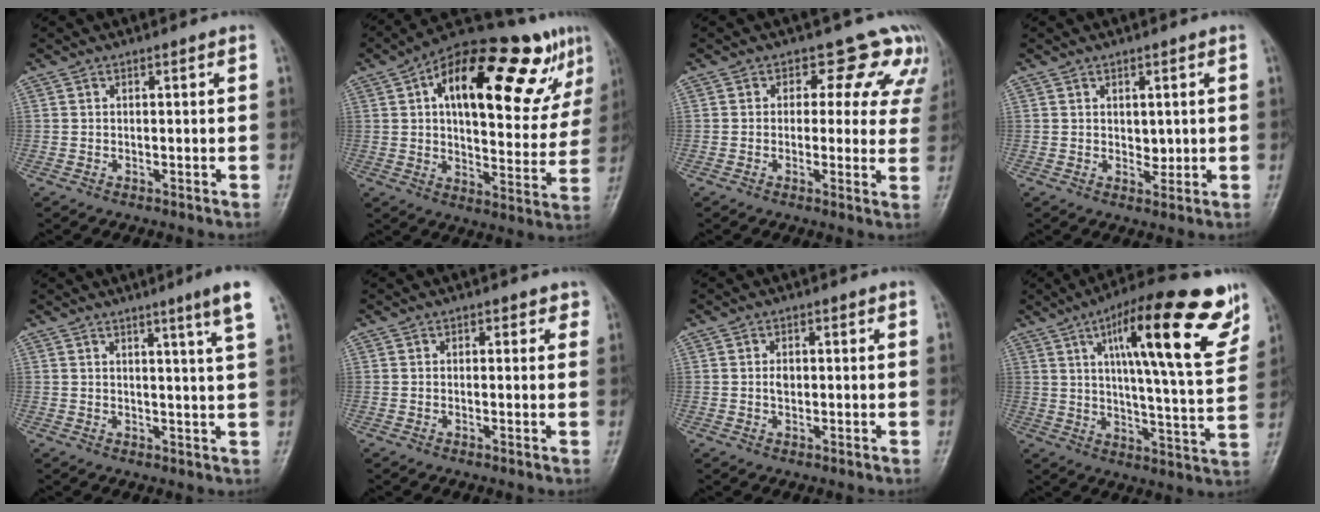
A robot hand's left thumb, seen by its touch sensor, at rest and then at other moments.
{"total": 26.7, "force": [12.0, 10.5, 21.4], "torque": [-0.278, 0.011, 0.179]}
{"total": 8.8, "force": [6.3, 5.7, 2.4], "torque": [0.026, -0.024, 0.046]}
{"total": 2.3, "force": [0.6, 1.7, 1.5], "torque": [-0.008, -0.007, 0.013]}
{"total": 6.4, "force": [3.8, -0.8, 5.1], "torque": [-0.071, -0.023, 0.049]}
{"total": 1.6, "force": [0.8, 1.2, 0.6], "torque": [0.014, 0.000, 0.002]}
{"total": 1.9, "force": [0.1, 1.4, 1.3], "torque": [-0.017, 0.001, 0.002]}
{"total": 22.3, "force": [11.0, 5.3, 18.7], "torque": [-0.242, -0.030, 0.161]}